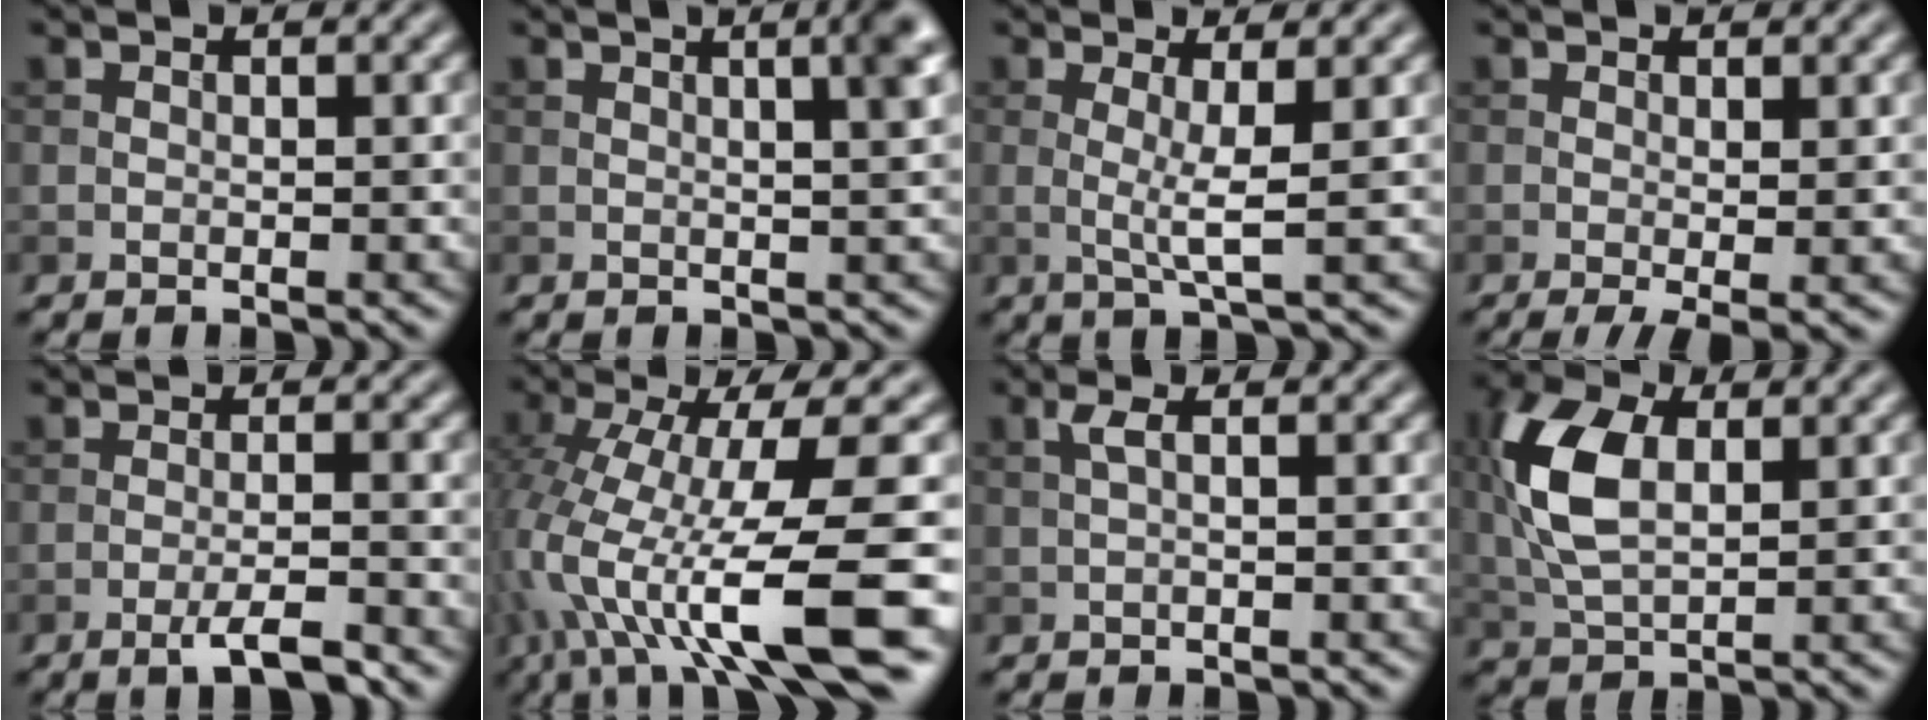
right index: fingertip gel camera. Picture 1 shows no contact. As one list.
[{"total": 5.4, "force": [1.9, 2.1, 4.6], "torque": [-0.026, 0.030, -0.002]}, {"total": 2.8, "force": [0.3, 0.4, 2.7], "torque": [-0.052, -0.007, 0.003]}, {"total": 2.3, "force": [-0.5, 0.4, 2.2], "torque": [-0.038, -0.012, -0.007]}, {"total": 3.3, "force": [-2.0, 0.5, 2.6], "torque": [-0.043, 0.002, -0.041]}, {"total": 14.1, "force": [-4.5, 3.7, 12.8], "torque": [-0.253, -0.016, -0.063]}, {"total": 1.4, "force": [0.3, 0.2, 1.3], "torque": [-0.031, 0.005, 0.005]}, {"total": 7.3, "force": [1.3, 4.2, 5.9], "torque": [-0.145, 0.006, 0.024]}]